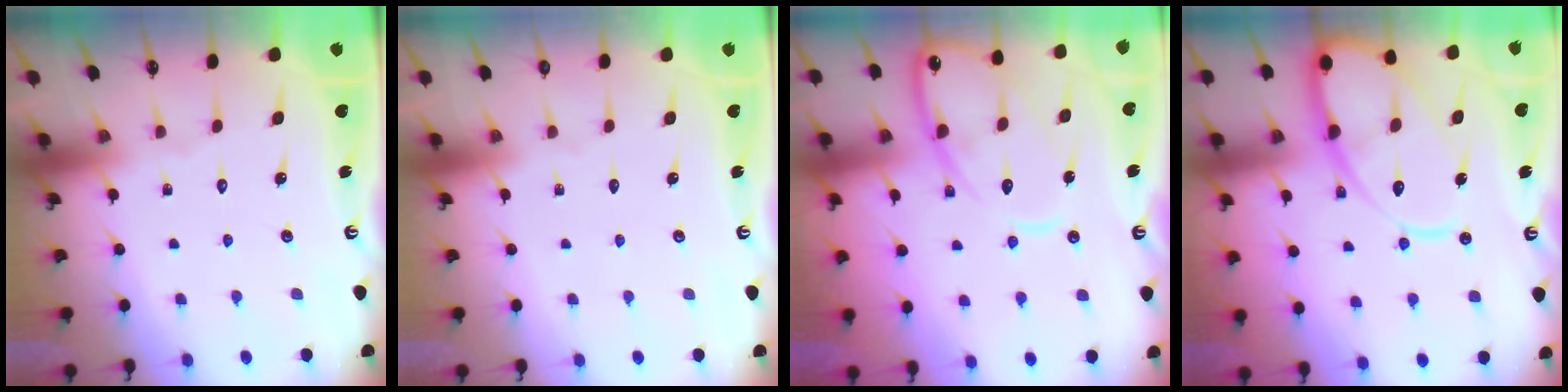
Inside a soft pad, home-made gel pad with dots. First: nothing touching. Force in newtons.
{"total": 0.0}
{"total": 12.7, "press": 12.7, "slide": 1.1}
{"total": 16.1, "press": 16.1, "slide": 1.3}